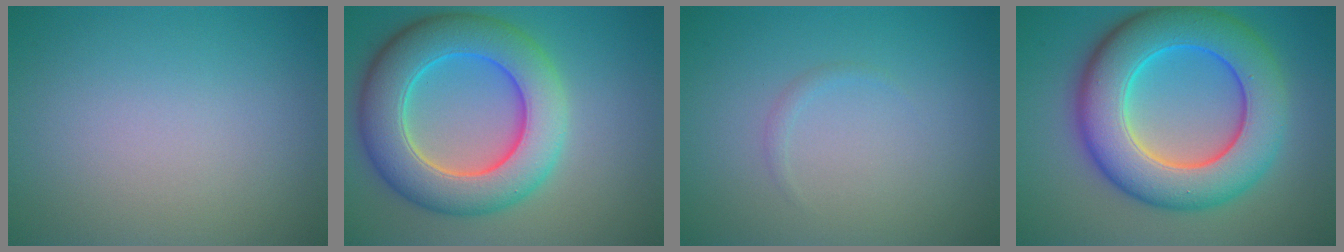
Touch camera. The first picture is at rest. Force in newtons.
{"total": 9.7, "press": 9.7, "slide": 0.5}
{"total": 0.6, "press": 0.6, "slide": 0.1}
{"total": 11.1, "press": 11.1, "slide": 0.3}